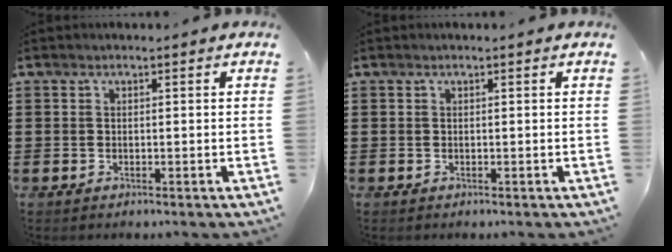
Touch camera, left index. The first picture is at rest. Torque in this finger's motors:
{"motor_torque": [-0.02, -0.02, 0.00, 0.00]}